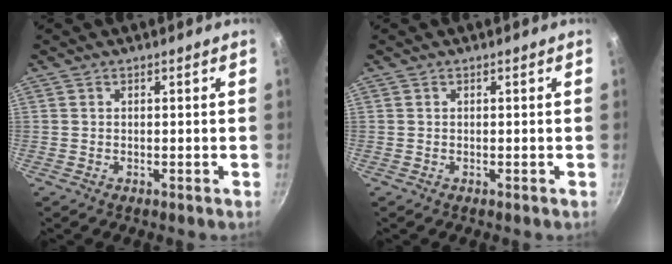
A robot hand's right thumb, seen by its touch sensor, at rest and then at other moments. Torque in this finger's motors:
{"motor_torque": [-0.07, -0.07, 0.01, 0.01, 0.01]}